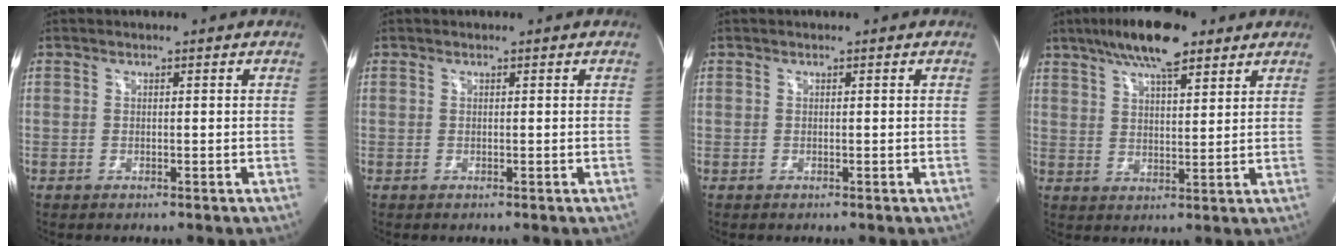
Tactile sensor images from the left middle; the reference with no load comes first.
{"total": 0.0}
{"total": 0.0}
{"total": 11.4, "force": [7.8, 2.9, 7.7], "torque": [-0.138, 0.016, 0.133]}